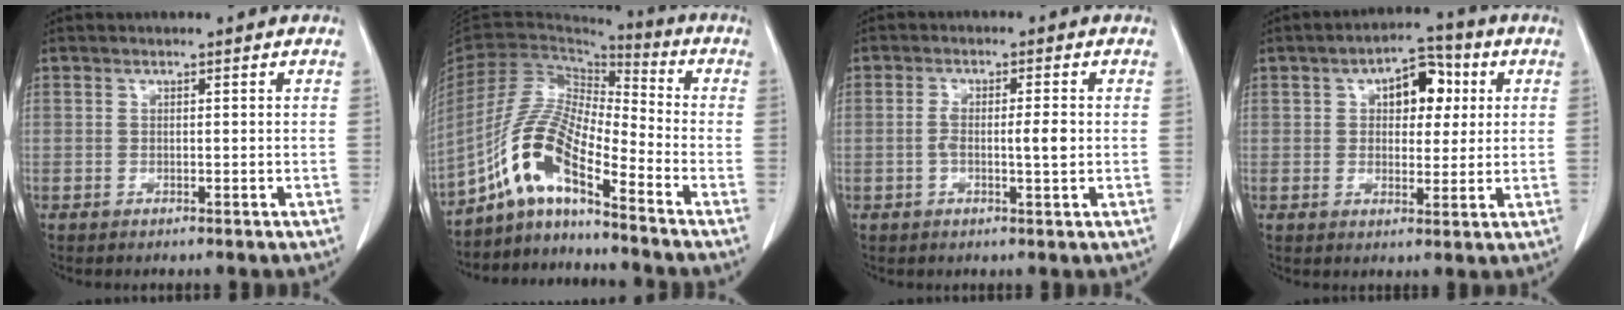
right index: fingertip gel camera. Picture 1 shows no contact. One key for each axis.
{"total": 11.1, "fx": -7.2, "fy": 1.9, "fz": 8.2, "tx": -0.181, "ty": 0.013, "tz": -0.138}
{"total": 3.8, "fx": -0.5, "fy": 0.7, "fz": 3.7, "tx": -0.067, "ty": 0.004, "tz": -0.006}
{"total": 7.5, "fx": 2.2, "fy": 4.2, "fz": 5.8, "tx": -0.078, "ty": 0.026, "tz": 0.033}